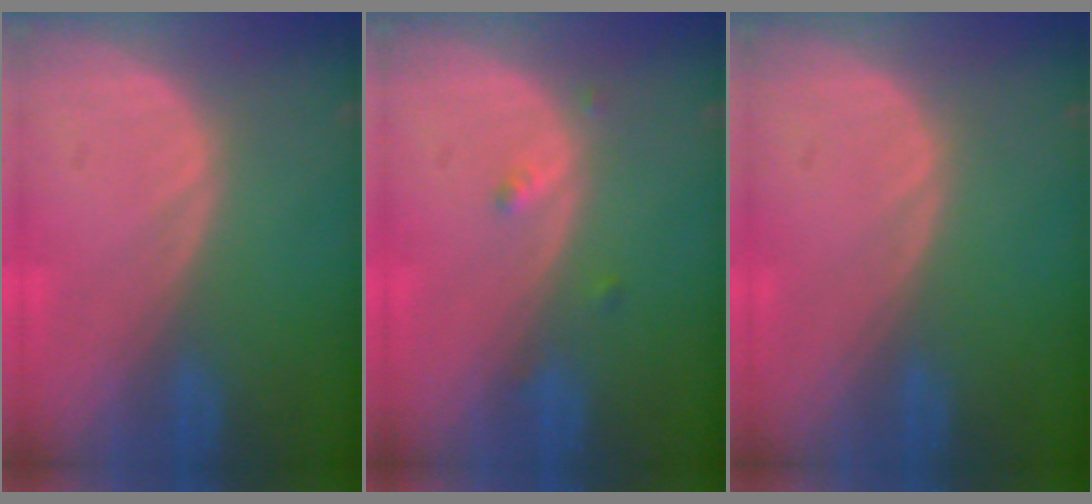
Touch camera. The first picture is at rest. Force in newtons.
{"total": 1.6, "press": 1.3, "slide": 0.8}
{"total": 0.0}